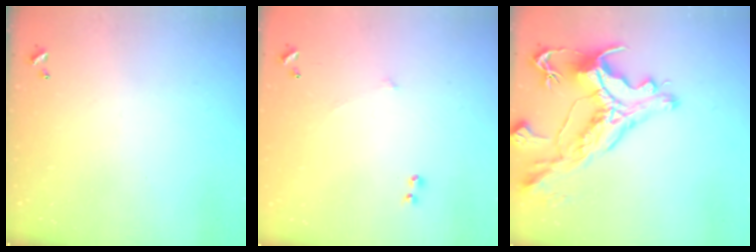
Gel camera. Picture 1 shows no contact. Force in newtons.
{"total": 6.1, "press": 6.1, "slide": 0.7}
{"total": 7.1, "press": 6.9, "slide": 1.8}